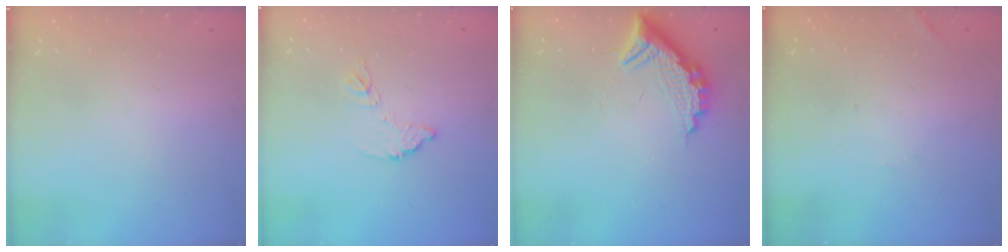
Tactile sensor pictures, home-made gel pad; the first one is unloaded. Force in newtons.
{"total": 7.4, "press": 7.4, "slide": 0.4}
{"total": 11.8, "press": 11.8, "slide": 0.7}
{"total": 5.7, "press": 5.7, "slide": 0.1}